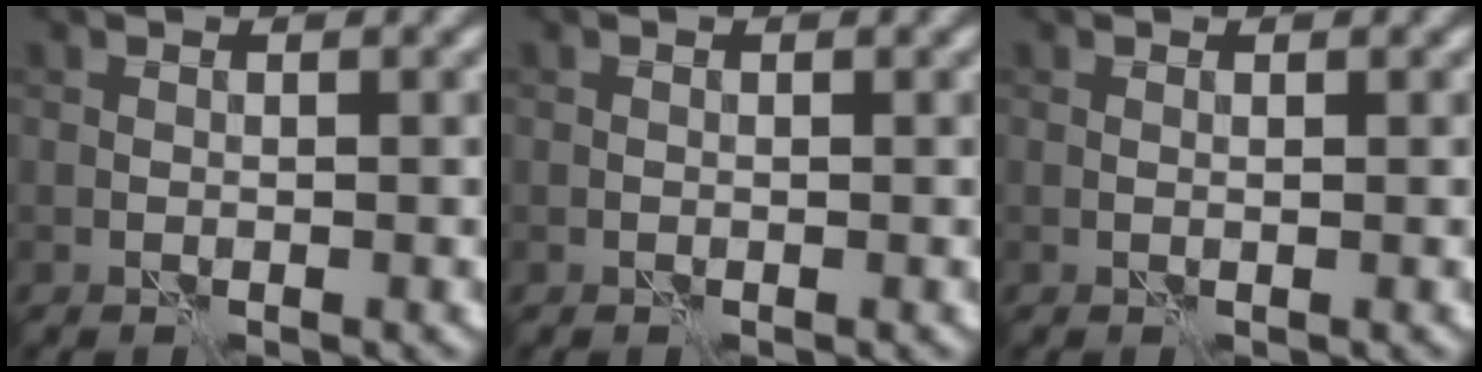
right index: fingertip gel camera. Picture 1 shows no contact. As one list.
[{"total": 0.0}, {"total": 0.0}]